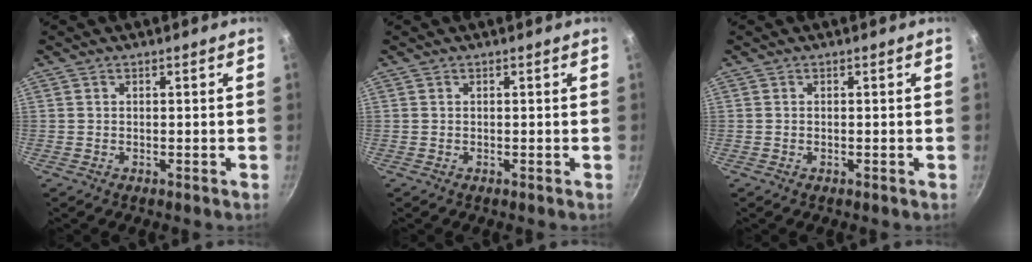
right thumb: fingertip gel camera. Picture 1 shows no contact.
{"total": 0.0}
{"total": 0.0}